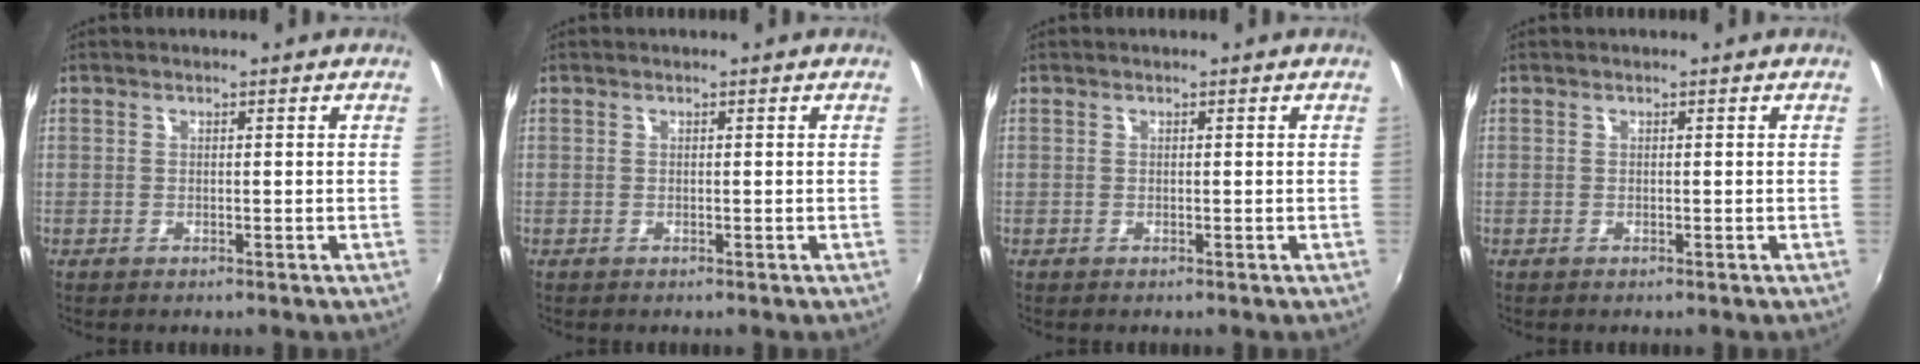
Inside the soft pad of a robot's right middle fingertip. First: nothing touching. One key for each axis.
{"total": 0.0}
{"total": 0.0}
{"total": 0.0}